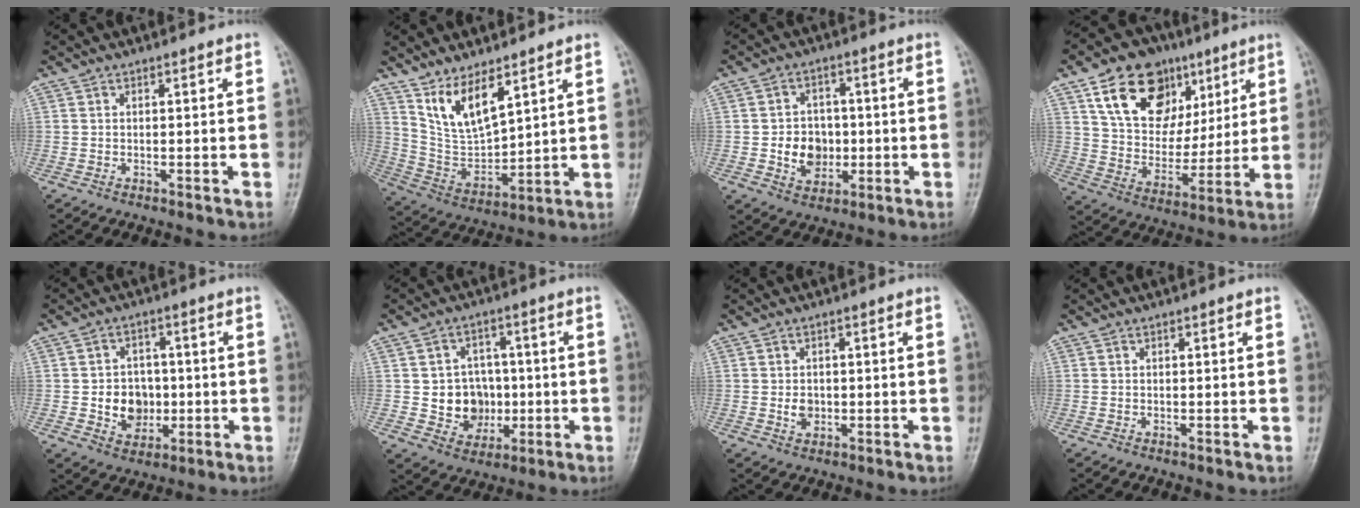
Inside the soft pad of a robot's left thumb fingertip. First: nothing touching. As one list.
[{"total": 10.2, "force": [6.6, 3.9, 6.8], "torque": [-0.113, -0.043, 0.148]}, {"total": 7.9, "force": [-0.9, 6.5, 4.4], "torque": [-0.037, 0.009, -0.013]}, {"total": 19.0, "force": [9.3, 13.2, 10.0], "torque": [-0.118, -0.020, 0.165]}, {"total": 8.0, "force": [-0.8, 6.7, 4.3], "torque": [-0.029, 0.008, -0.010]}, {"total": 9.5, "force": [-0.6, 8.3, 4.5], "torque": [-0.023, 0.010, -0.001]}, {"total": 2.8, "force": [-0.3, 2.3, 1.6], "torque": [-0.017, 0.001, -0.001]}, {"total": 0.0}]